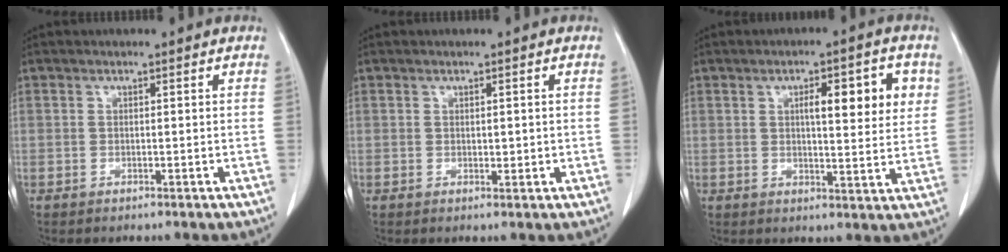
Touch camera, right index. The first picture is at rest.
{"total": 1.1, "force": [0.1, 0.6, 0.9], "torque": [-0.010, -0.002, 0.003]}
{"total": 8.8, "force": [2.9, 2.2, 8.0], "torque": [-0.110, 0.008, 0.040]}